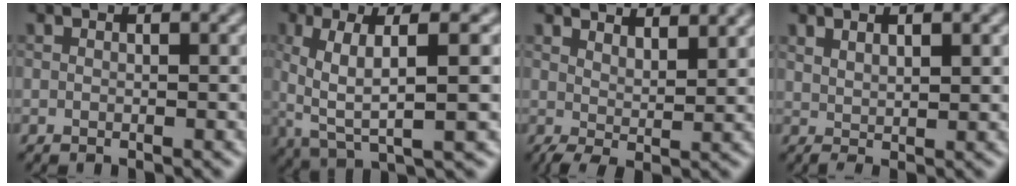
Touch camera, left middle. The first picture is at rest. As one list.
[{"total": 7.1, "force": [0.6, 1.8, 6.8], "torque": [-0.131, 0.000, 0.013]}, {"total": 4.2, "force": [3.2, 1.3, 2.4], "torque": [-0.040, 0.004, 0.052]}, {"total": 1.7, "force": [1.0, 0.5, 1.3], "torque": [-0.026, -0.005, 0.020]}]